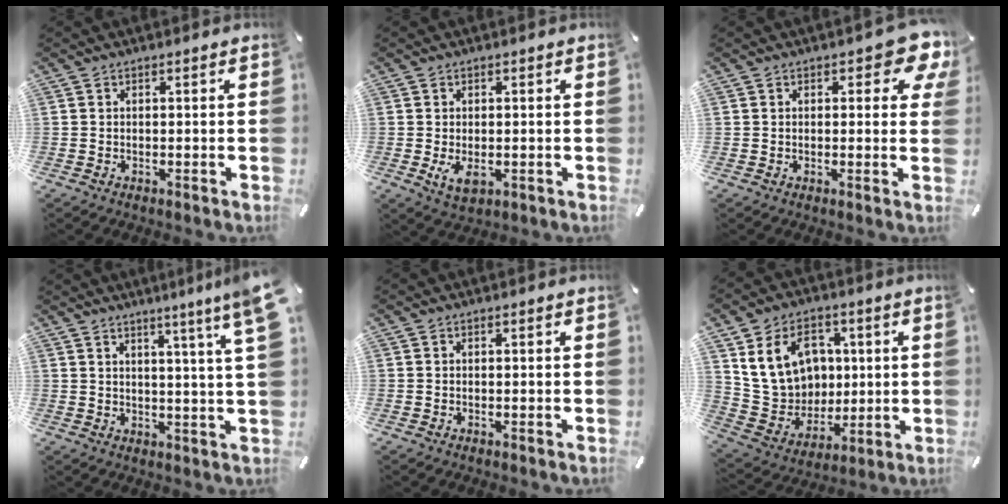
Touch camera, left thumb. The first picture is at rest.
{"total": 3.6, "force": [-0.6, 2.3, 2.8], "torque": [-0.052, -0.011, -0.016]}
{"total": 6.8, "force": [3.4, 3.3, 4.9], "torque": [-0.047, -0.015, 0.050]}
{"total": 8.0, "force": [4.9, -0.8, 6.2], "torque": [-0.098, -0.029, 0.076]}
{"total": 0.0}
{"total": 15.6, "force": [4.7, 12.9, 7.3], "torque": [-0.144, -0.006, 0.100]}